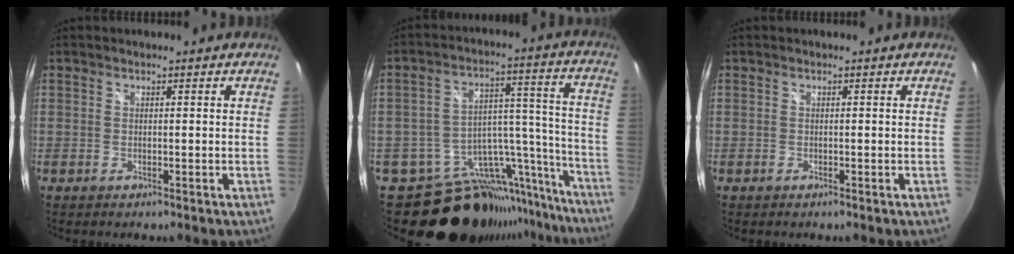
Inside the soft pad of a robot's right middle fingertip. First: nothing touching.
{"total": 24.1, "force": [-20.1, 10.7, 8.0], "torque": [-0.115, 0.059, -0.276]}
{"total": 0.0}